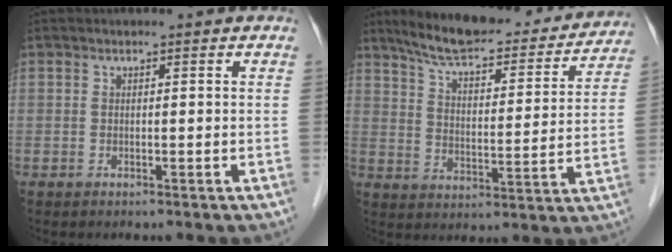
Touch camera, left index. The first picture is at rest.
{"total": 21.8, "force": [19.1, 5.1, 9.2], "torque": [-0.129, -0.002, 0.260]}